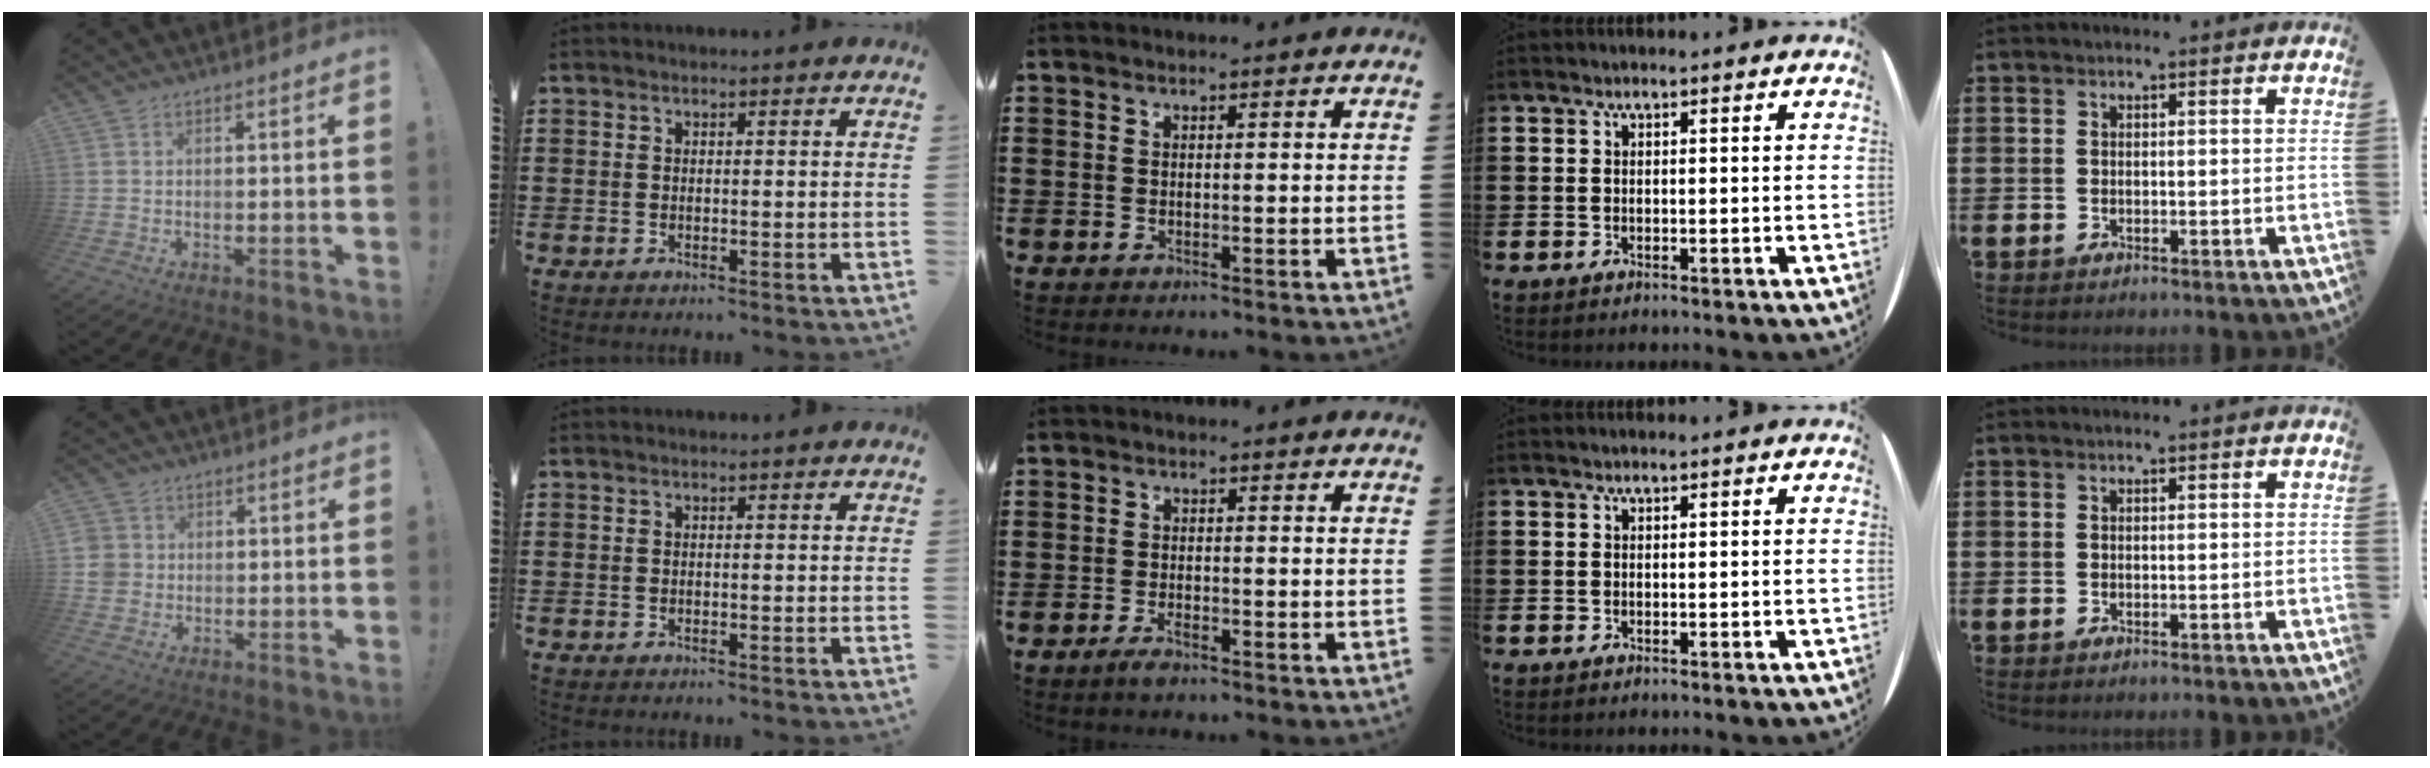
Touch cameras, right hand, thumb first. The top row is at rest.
{"thumb": {"total": 5.1, "force": [0.0, 4.8, 1.7], "torque": [-0.036, 0.004, 0.000]}, "middle": {"total": 2.0, "force": [-1.6, 0.5, 1.1], "torque": [-0.027, -0.001, -0.032]}}